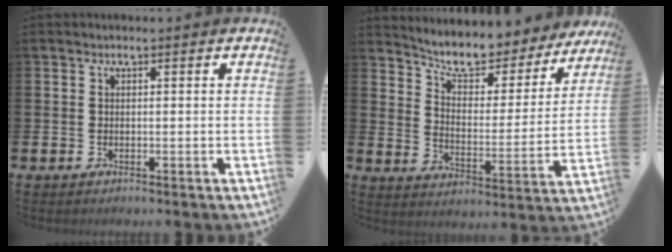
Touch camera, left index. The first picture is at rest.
{"total": 8.4, "force": [7.8, 2.4, 2.3], "torque": [-0.071, -0.059, 0.132]}